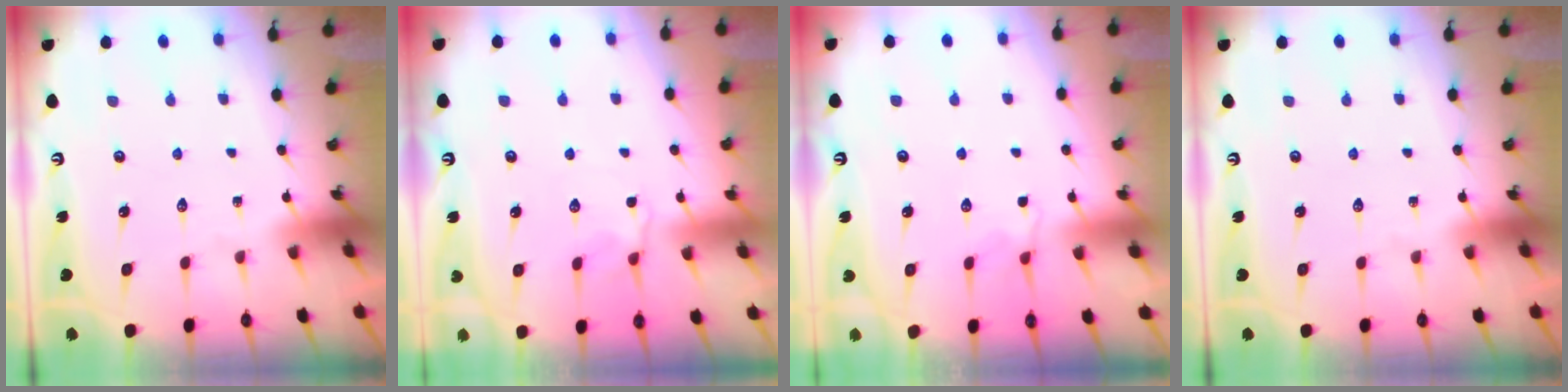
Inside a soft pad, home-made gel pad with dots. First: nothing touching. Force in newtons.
{"total": 2.3, "press": 2.0, "slide": 1.2}
{"total": 2.1, "press": 1.3, "slide": 1.6}
{"total": 0.0}